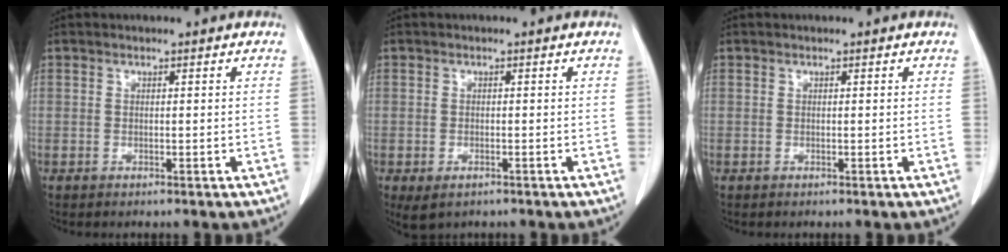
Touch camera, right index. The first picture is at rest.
{"total": 2.8, "force": [-1.5, 1.6, 1.9], "torque": [-0.036, -0.007, -0.012]}
{"total": 0.0}